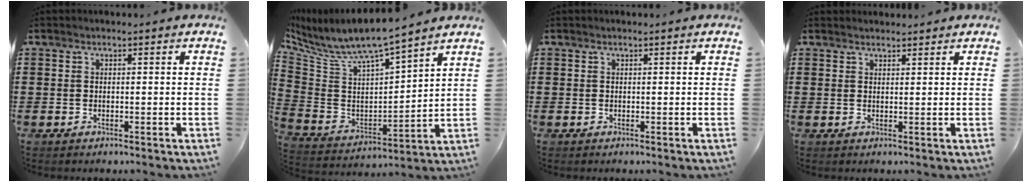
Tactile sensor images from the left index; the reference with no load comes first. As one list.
[{"total": 7.4, "force": [6.3, 1.4, 3.5], "torque": [-0.099, -0.049, 0.105]}, {"total": 0.0}, {"total": 1.4, "force": [1.3, 0.3, 0.0], "torque": [-0.003, 0.002, 0.026]}]